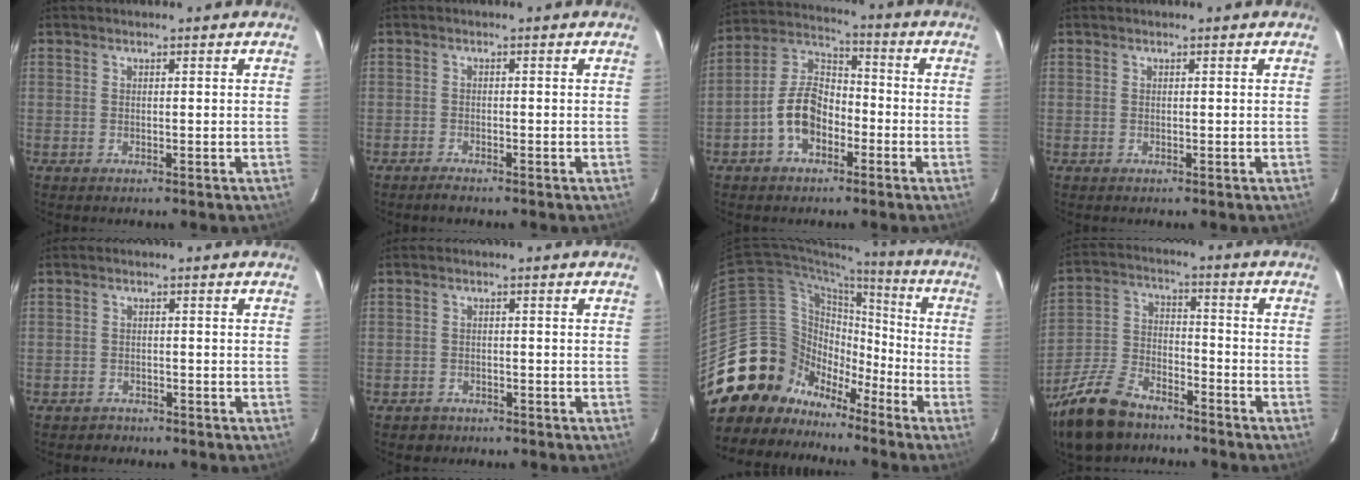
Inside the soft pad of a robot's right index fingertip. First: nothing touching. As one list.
[{"total": 1.7, "force": [-1.6, 0.4, 0.4], "torque": [-0.018, -0.003, -0.031]}, {"total": 9.8, "force": [-4.1, 6.2, 6.4], "torque": [-0.130, 0.028, -0.071]}, {"total": 0.0}, {"total": 2.7, "force": [-2.1, 1.8, -0.1], "torque": [-0.008, 0.006, -0.032]}, {"total": 3.0, "force": [-2.1, 2.2, 0.1], "torque": [-0.013, 0.006, -0.030]}, {"total": 20.2, "force": [-12.6, 14.5, 5.9], "torque": [-0.137, 0.058, -0.207]}, {"total": 18.3, "force": [-13.5, 8.3, 9.2], "torque": [-0.214, -0.015, -0.247]}]